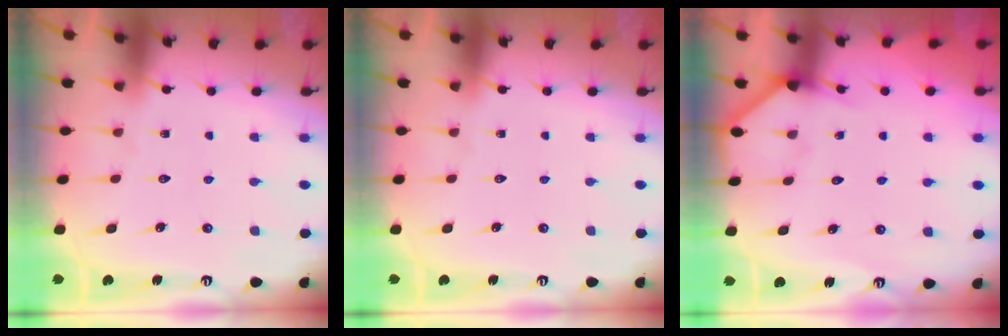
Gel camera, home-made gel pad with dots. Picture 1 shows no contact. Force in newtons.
{"total": 0.0}
{"total": 5.2, "press": 5.2, "slide": 0.4}